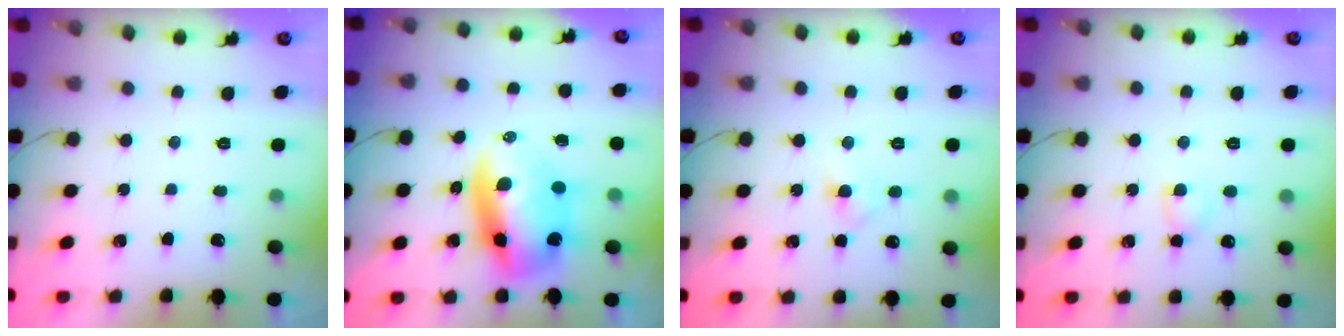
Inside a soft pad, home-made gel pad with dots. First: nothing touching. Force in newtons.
{"total": 12.3, "press": 12.0, "slide": 2.9}
{"total": 3.4, "press": 3.2, "slide": 1.1}
{"total": 3.6, "press": 3.5, "slide": 0.9}